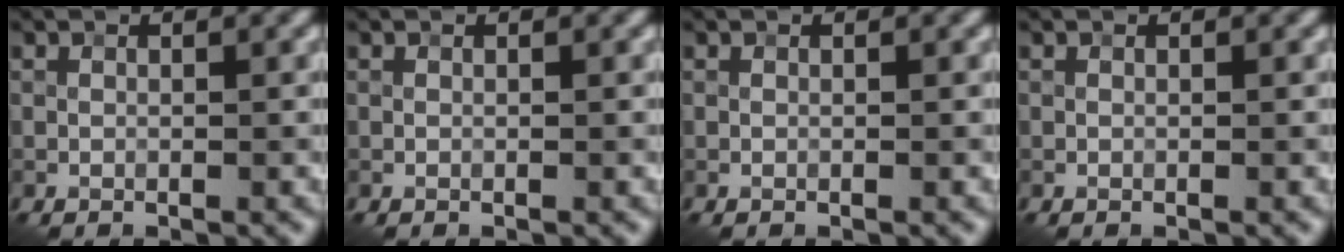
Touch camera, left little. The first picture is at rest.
{"total": 0.0}
{"total": 0.0}
{"total": 0.0}